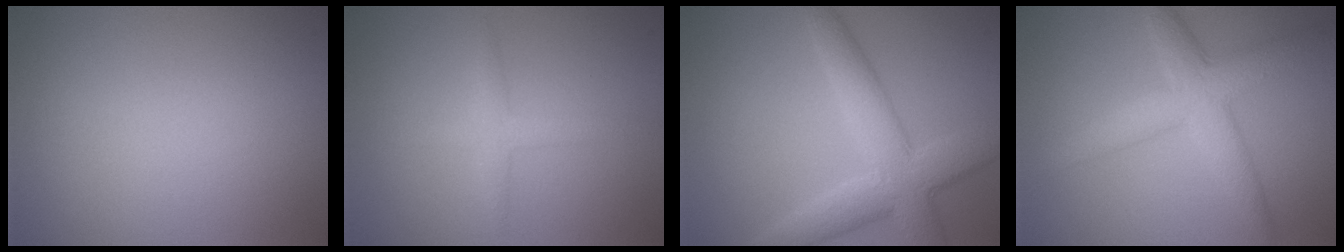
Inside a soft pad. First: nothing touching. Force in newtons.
{"total": 1.7, "press": 1.7, "slide": 0.0}
{"total": 5.7, "press": 5.7, "slide": 0.4}
{"total": 4.9, "press": 4.9, "slide": 0.1}